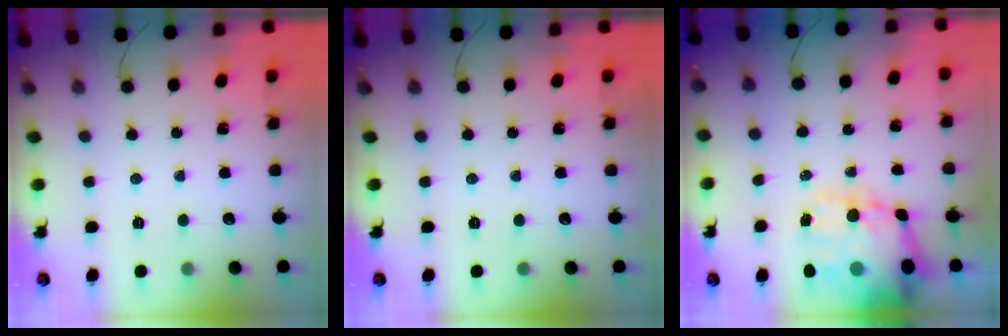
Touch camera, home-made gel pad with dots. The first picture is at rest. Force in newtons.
{"total": 0.0}
{"total": 20.3, "press": 19.8, "slide": 4.6}